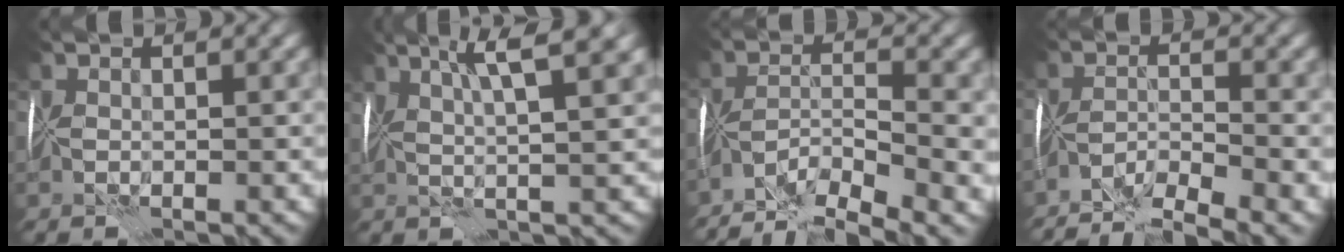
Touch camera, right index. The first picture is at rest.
{"total": 5.1, "force": [2.5, -0.2, 4.5], "torque": [-0.069, 0.006, 0.044]}
{"total": 7.5, "force": [-6.2, 0.5, 4.2], "torque": [-0.056, -0.012, -0.113]}
{"total": 4.7, "force": [-4.3, -1.1, 1.5], "torque": [-0.014, -0.010, -0.082]}